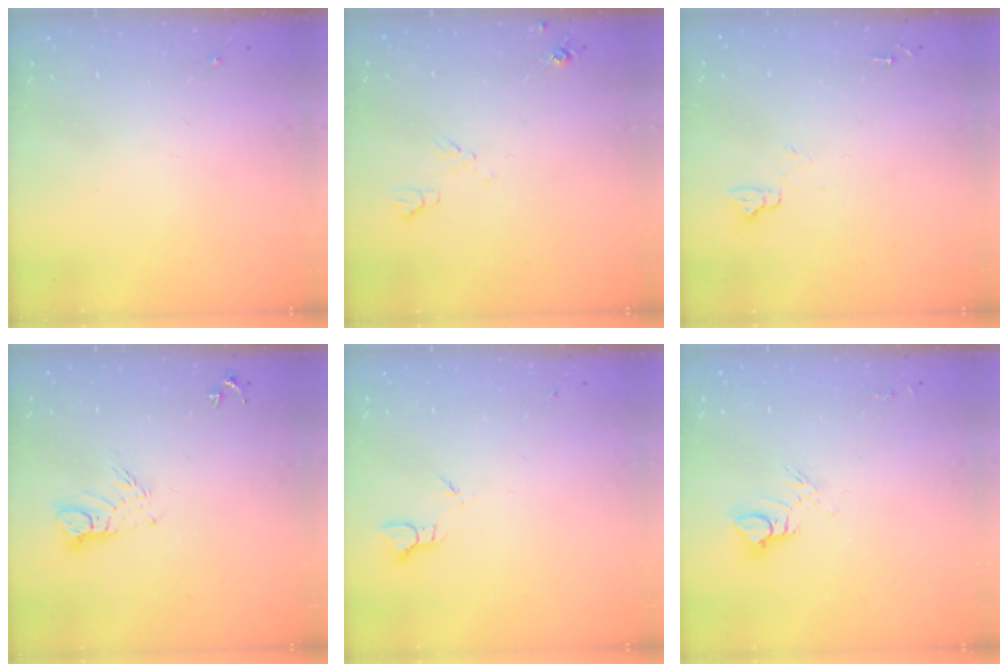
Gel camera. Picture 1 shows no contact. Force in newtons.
{"total": 6.2, "press": 6.2, "slide": 1.0}
{"total": 4.8, "press": 4.8, "slide": 0.6}
{"total": 6.7, "press": 6.7, "slide": 0.6}
{"total": 1.9, "press": 1.9, "slide": 0.1}
{"total": 7.4, "press": 7.4, "slide": 0.8}